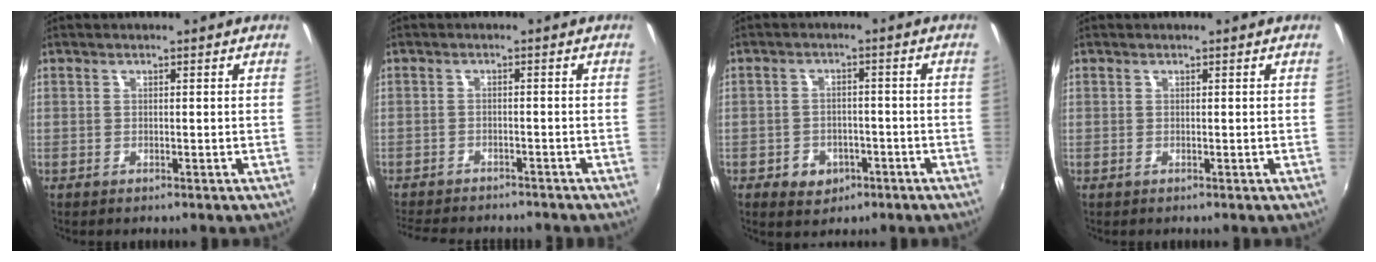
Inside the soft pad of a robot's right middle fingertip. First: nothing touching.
{"total": 10.0, "force": [-9.0, 2.2, 3.6], "torque": [-0.090, -0.024, -0.137]}
{"total": 5.3, "force": [-2.9, 4.0, 2.0], "torque": [-0.063, 0.004, -0.032]}
{"total": 0.0}